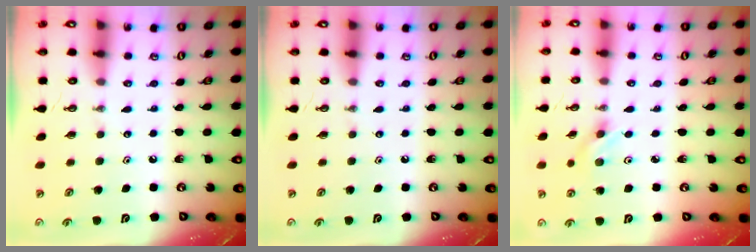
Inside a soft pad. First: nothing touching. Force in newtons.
{"total": 0.0}
{"total": 2.8, "press": 2.4, "slide": 1.4}